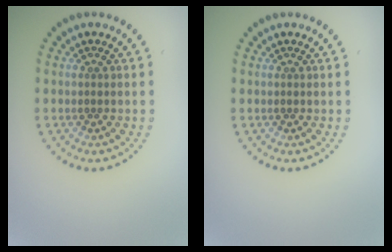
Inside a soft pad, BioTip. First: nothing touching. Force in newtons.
{"total": 0.0}